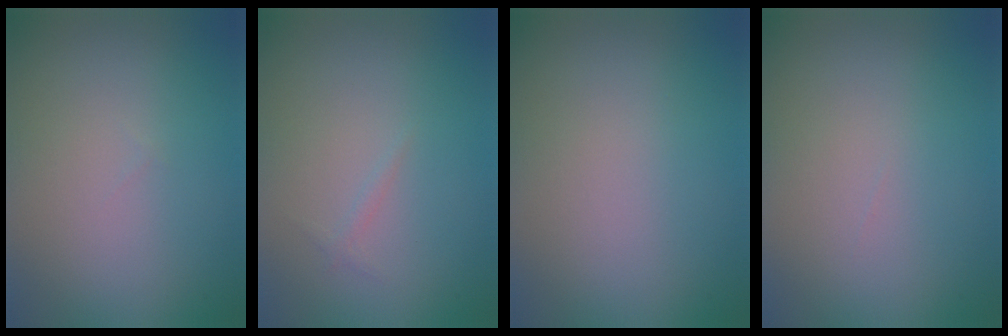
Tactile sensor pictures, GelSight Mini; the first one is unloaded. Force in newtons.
{"total": 0.5, "press": 0.5, "slide": 0.0}
{"total": 0.0}
{"total": 0.0}